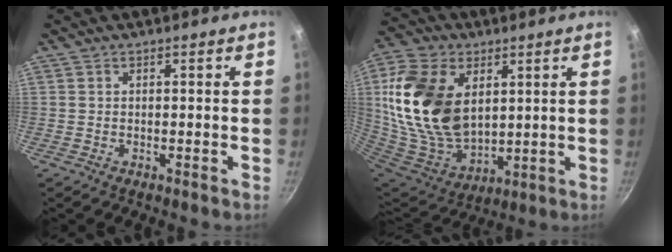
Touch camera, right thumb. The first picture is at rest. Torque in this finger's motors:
{"motor_torque": [0.45, 0.94, 2.14, 0.54, 0.30]}